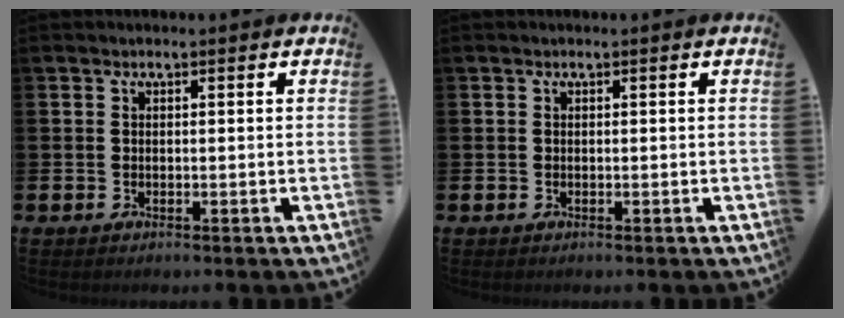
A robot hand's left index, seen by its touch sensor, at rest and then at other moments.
{"total": 0.0}